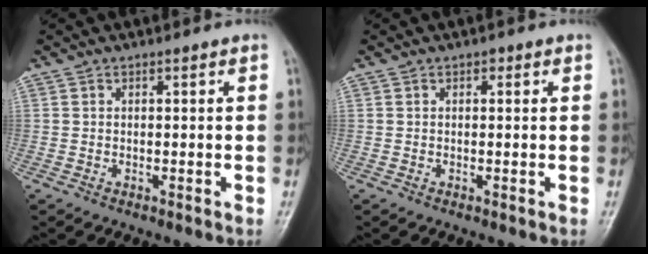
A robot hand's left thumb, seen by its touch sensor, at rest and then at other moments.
{"total": 0.9, "force": [0.4, 0.6, 0.5], "torque": [0.001, 0.001, 0.001]}